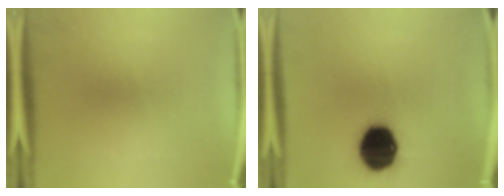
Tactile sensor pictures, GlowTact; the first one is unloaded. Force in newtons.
{"total": 17.5}